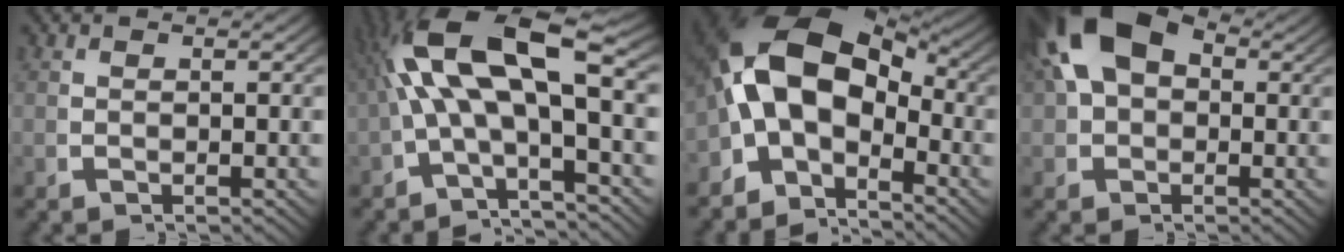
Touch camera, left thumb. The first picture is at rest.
{"total": 10.9, "force": [0.3, 5.4, 9.5], "torque": [-0.190, -0.014, 0.017]}
{"total": 16.7, "force": [0.2, 11.7, 11.9], "torque": [-0.227, -0.021, -0.007]}
{"total": 8.1, "force": [2.0, 5.8, 5.3], "torque": [-0.121, -0.003, 0.035]}